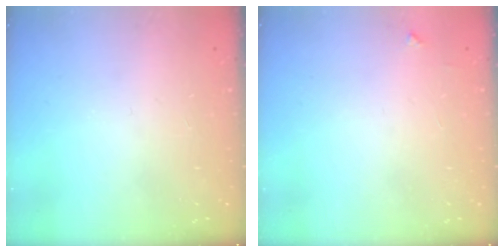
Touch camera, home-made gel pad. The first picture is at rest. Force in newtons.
{"total": 3.3, "press": 3.3, "slide": 0.4}